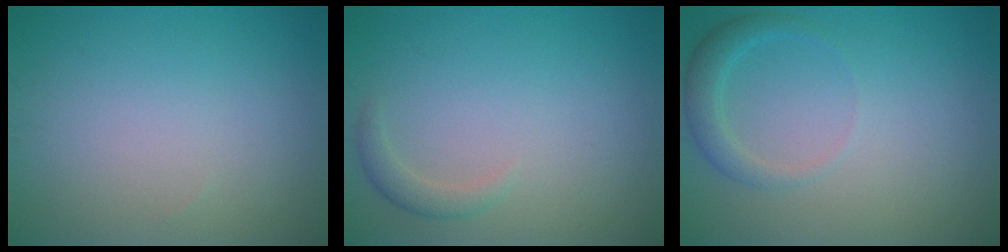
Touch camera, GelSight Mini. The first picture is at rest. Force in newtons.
{"total": 1.5, "press": 1.5, "slide": 0.1}
{"total": 2.1, "press": 2.1, "slide": 0.2}